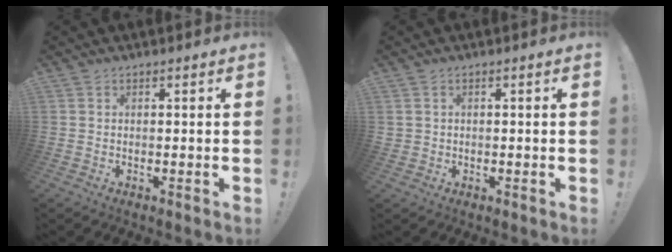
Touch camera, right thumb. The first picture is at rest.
{"total": 1.2, "force": [0.3, 1.1, 0.2], "torque": [-0.003, 0.003, 0.005]}